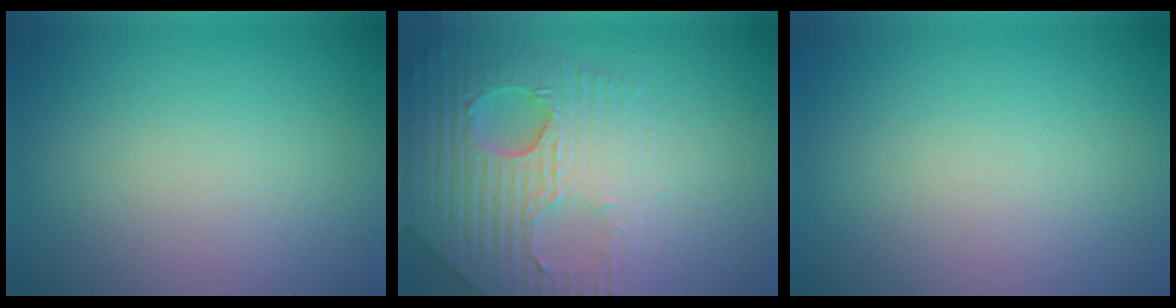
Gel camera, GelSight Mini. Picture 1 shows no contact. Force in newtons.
{"total": 7.6, "press": 5.9, "slide": 4.8}
{"total": 0.0}